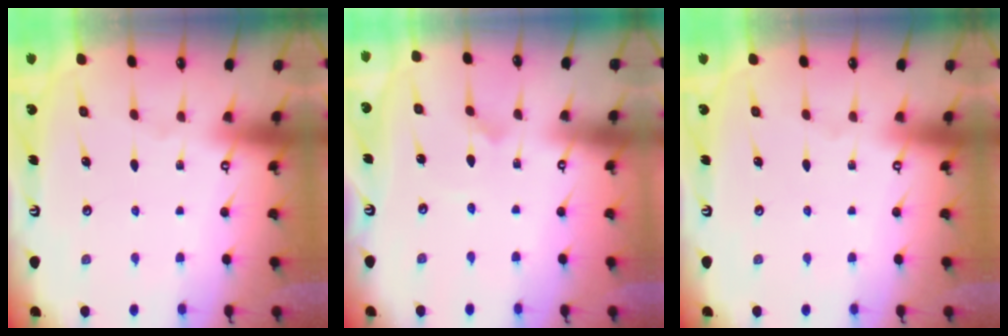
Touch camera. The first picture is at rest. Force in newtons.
{"total": 0.9, "press": 0.9, "slide": 0.0}
{"total": 0.0}